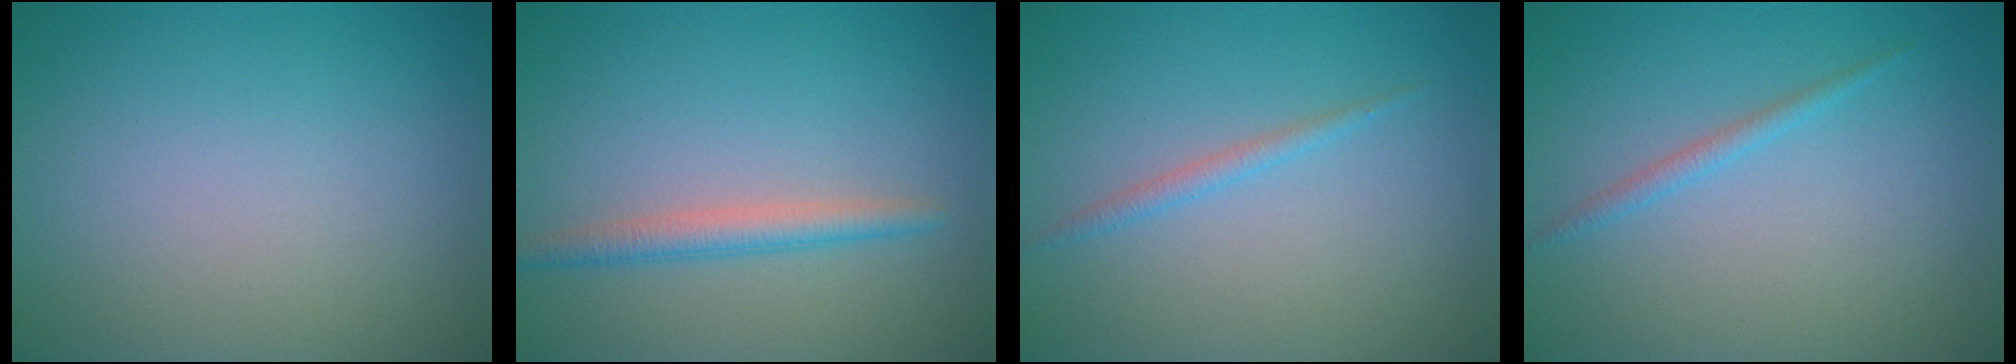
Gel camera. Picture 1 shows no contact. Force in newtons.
{"total": 2.3, "press": 2.3, "slide": 0.1}
{"total": 1.1, "press": 1.1, "slide": 0.0}
{"total": 1.1, "press": 1.1, "slide": 0.1}